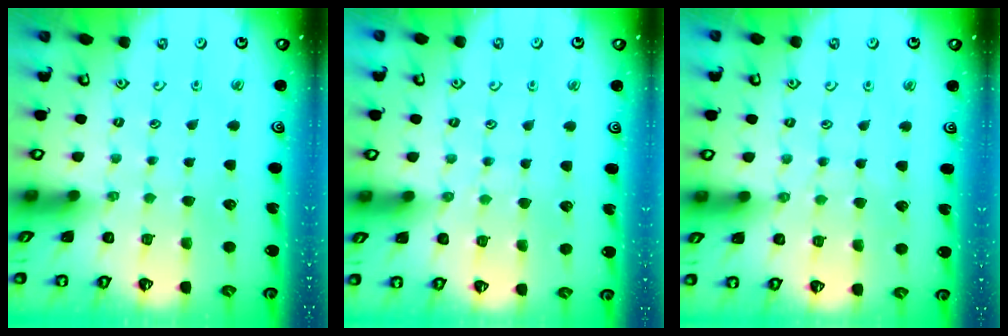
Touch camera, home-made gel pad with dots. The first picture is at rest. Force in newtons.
{"total": 5.8, "press": 5.8, "slide": 0.8}
{"total": 2.8, "press": 2.7, "slide": 0.5}